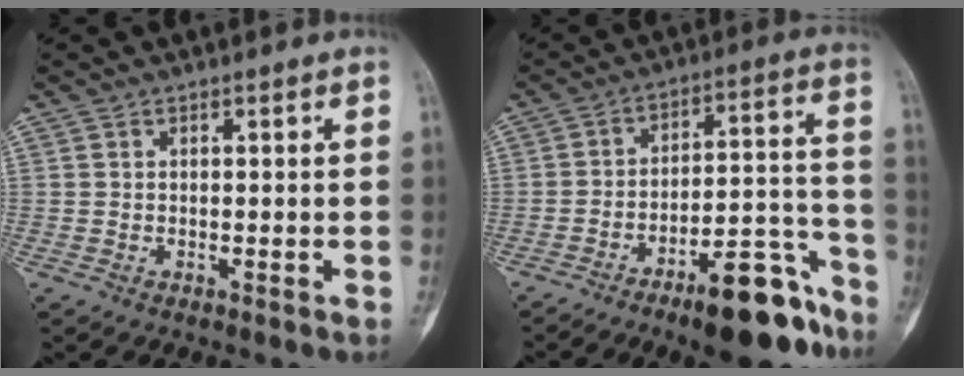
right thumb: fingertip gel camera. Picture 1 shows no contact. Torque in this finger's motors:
{"motor_torque": [2.94, 2.06, 1.08, -1.17, 0.24]}